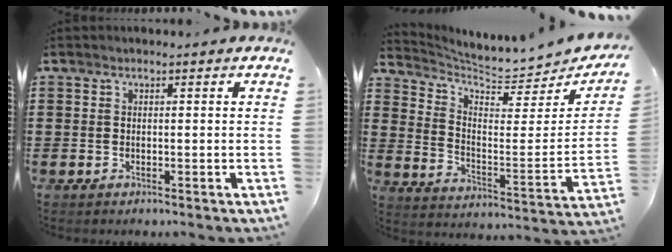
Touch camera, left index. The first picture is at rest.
{"total": 5.6, "force": [5.4, 0.4, 1.5], "torque": [-0.052, -0.050, 0.085]}